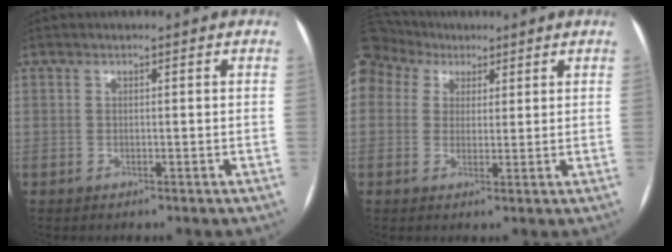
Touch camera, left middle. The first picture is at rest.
{"total": 11.0, "force": [6.3, 8.4, 3.1], "torque": [-0.091, 0.057, 0.123]}